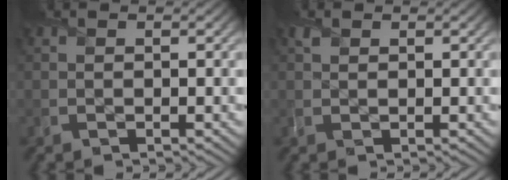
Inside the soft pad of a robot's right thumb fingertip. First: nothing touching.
{"total": 0.9, "force": [0.6, 0.6, 0.2], "torque": [-0.006, -0.001, 0.013]}